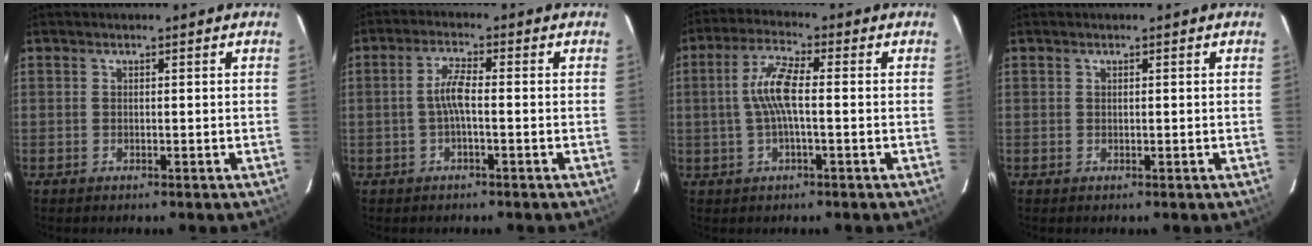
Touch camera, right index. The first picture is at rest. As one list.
[{"total": 3.6, "force": [-0.8, 0.5, 3.5], "torque": [-0.073, 0.008, -0.015]}, {"total": 7.0, "force": [-0.2, 1.4, 6.9], "torque": [-0.140, 0.011, -0.003]}, {"total": 0.0}]